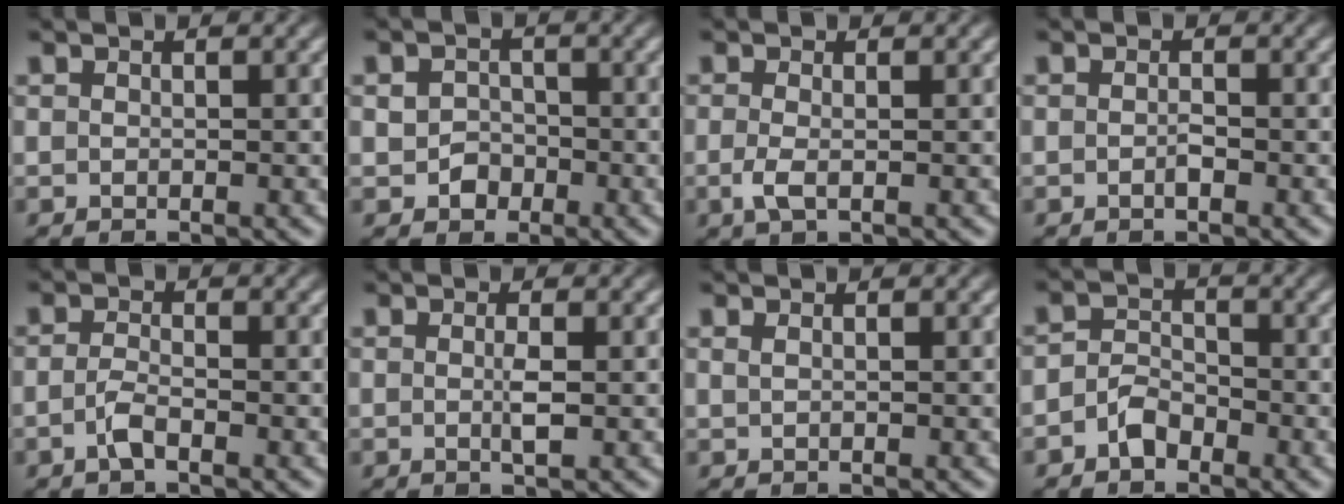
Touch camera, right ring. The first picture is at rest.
{"total": 1.9, "force": [-0.8, 1.7, 0.2], "torque": [-0.003, -0.012, -0.011]}
{"total": 1.5, "force": [-0.7, 0.3, 1.3], "torque": [-0.042, -0.019, -0.006]}
{"total": 0.8, "force": [-0.4, 0.5, 0.4], "torque": [-0.013, -0.002, -0.011]}
{"total": 1.6, "force": [-1.2, 0.2, 1.0], "torque": [-0.030, -0.010, -0.021]}
{"total": 1.2, "force": [-0.3, 0.0, 1.2], "torque": [-0.030, -0.008, -0.006]}
{"total": 0.7, "force": [0.1, -0.7, 0.1], "torque": [-0.005, -0.007, 0.007]}
{"total": 2.5, "force": [-1.6, 1.8, 0.7], "torque": [-0.018, -0.010, -0.027]}